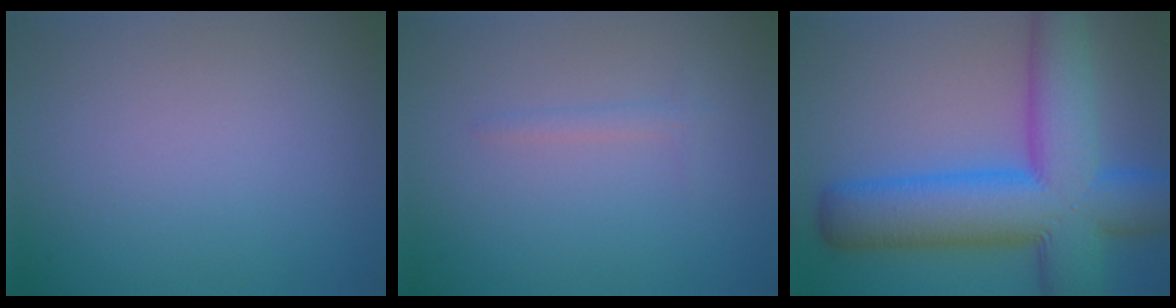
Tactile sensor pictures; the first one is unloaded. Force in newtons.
{"total": 0.9, "press": 0.9, "slide": 0.0}
{"total": 13.3, "press": 13.3, "slide": 0.3}